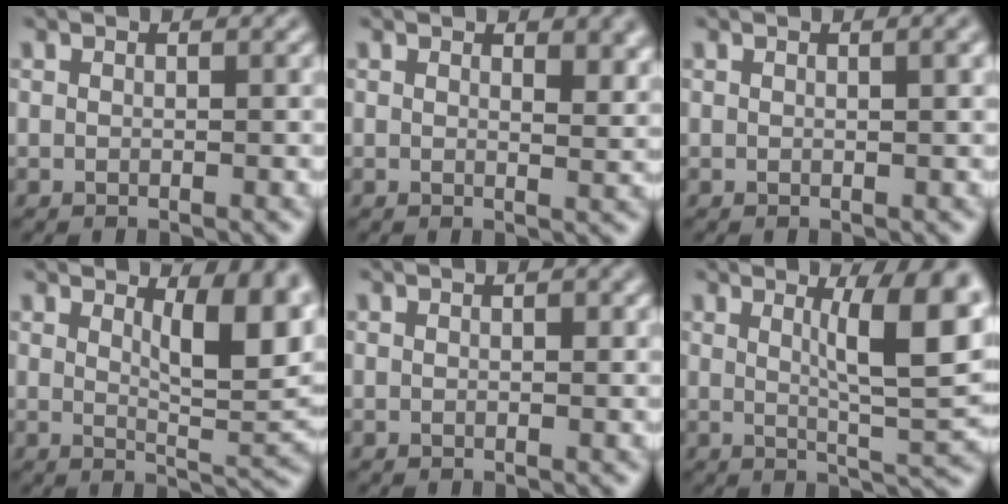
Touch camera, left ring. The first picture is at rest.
{"total": 2.8, "force": [1.5, 1.1, 2.2], "torque": [-0.028, -0.002, 0.024]}
{"total": 1.3, "force": [0.5, 0.3, 1.2], "torque": [-0.013, 0.004, 0.006]}
{"total": 6.6, "force": [2.6, 2.0, 5.7], "torque": [-0.078, -0.008, 0.044]}
{"total": 0.6, "force": [0.1, 0.2, 0.5], "torque": [-0.006, 0.001, 0.002]}
{"total": 8.2, "force": [2.5, 1.8, 7.6], "torque": [-0.097, -0.005, 0.041]}